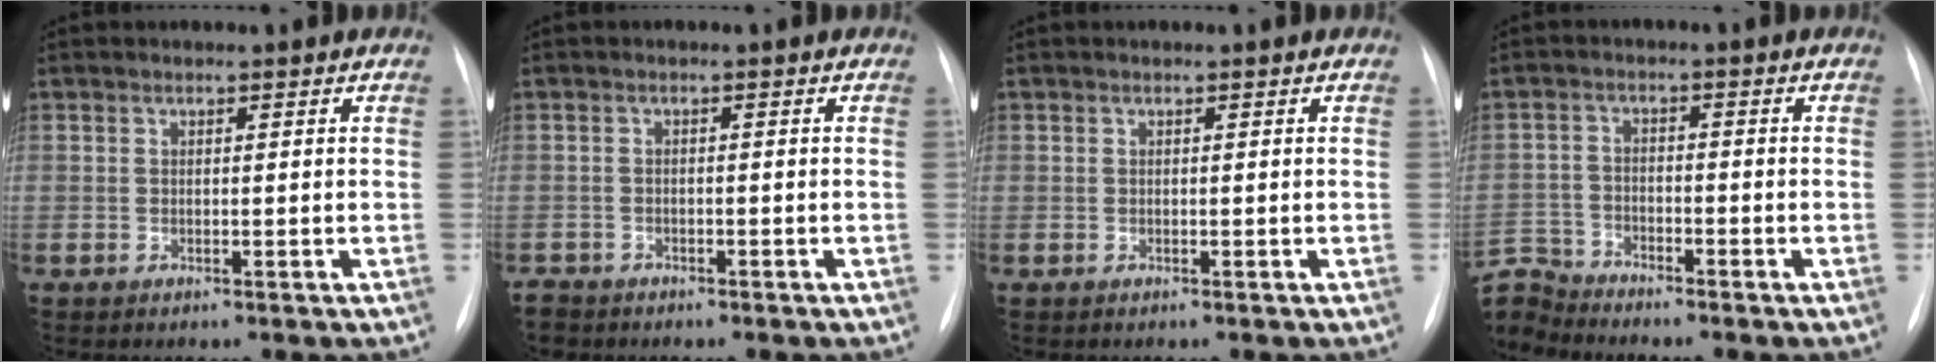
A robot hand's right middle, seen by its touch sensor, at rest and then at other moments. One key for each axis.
{"total": 2.6, "fx": -2.2, "fy": 1.4, "fz": -0.1, "tx": -0.004, "ty": 0.001, "tz": -0.039}
{"total": 0.0}
{"total": 6.6, "fx": -6.5, "fy": 0.7, "fz": -0.7, "tx": 0.009, "ty": 0.004, "tz": -0.133}